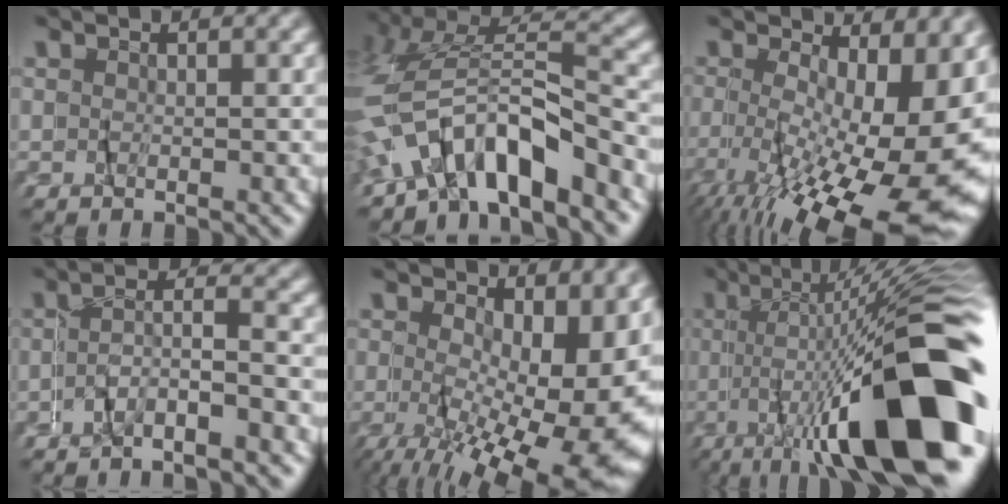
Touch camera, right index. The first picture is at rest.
{"total": 7.4, "force": [-3.4, 4.8, 4.4], "torque": [-0.123, -0.010, -0.063]}
{"total": 11.6, "force": [-6.1, 3.3, 9.3], "torque": [-0.124, -0.051, -0.067]}
{"total": 4.4, "force": [-4.1, -1.6, 0.1], "torque": [0.004, 0.006, -0.078]}
{"total": 10.1, "force": [-2.3, 4.1, 9.0], "torque": [-0.108, -0.037, -0.011]}
{"total": 16.0, "force": [-5.4, 2.3, 14.8], "torque": [-0.208, 0.004, -0.070]}